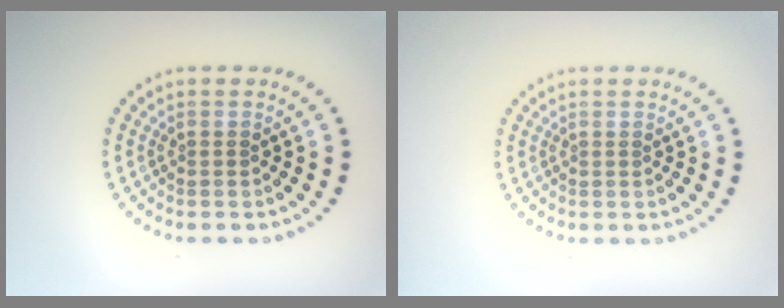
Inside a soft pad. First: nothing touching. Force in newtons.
{"total": 0.0}